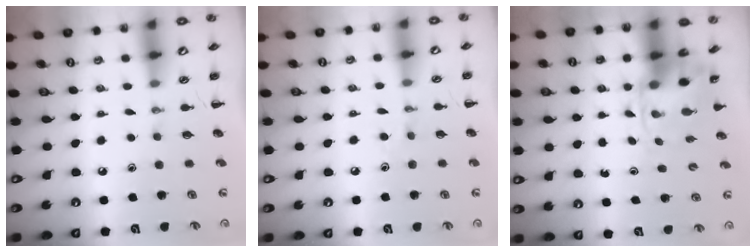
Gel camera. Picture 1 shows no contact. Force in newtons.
{"total": 2.7, "press": 2.5, "slide": 0.9}
{"total": 4.0, "press": 3.8, "slide": 1.0}